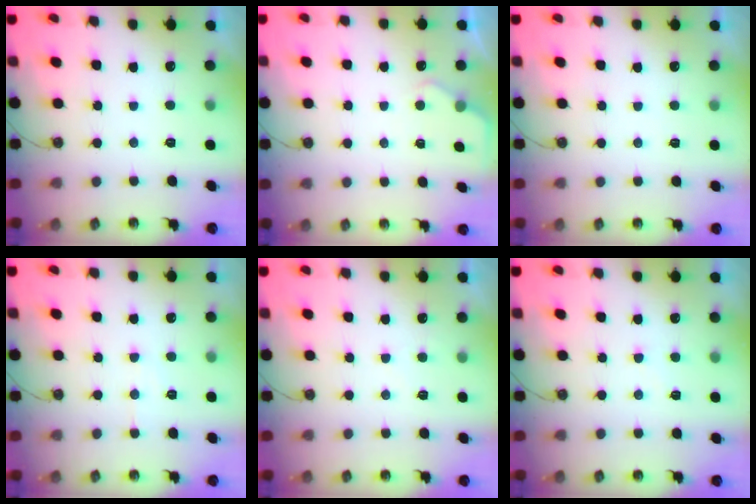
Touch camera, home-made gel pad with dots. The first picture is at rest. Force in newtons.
{"total": 3.0, "press": 2.9, "slide": 0.4}
{"total": 3.0, "press": 3.0, "slide": 0.3}
{"total": 5.5, "press": 5.5, "slide": 0.2}
{"total": 4.1, "press": 4.1, "slide": 0.4}
{"total": 2.7, "press": 2.7, "slide": 0.4}